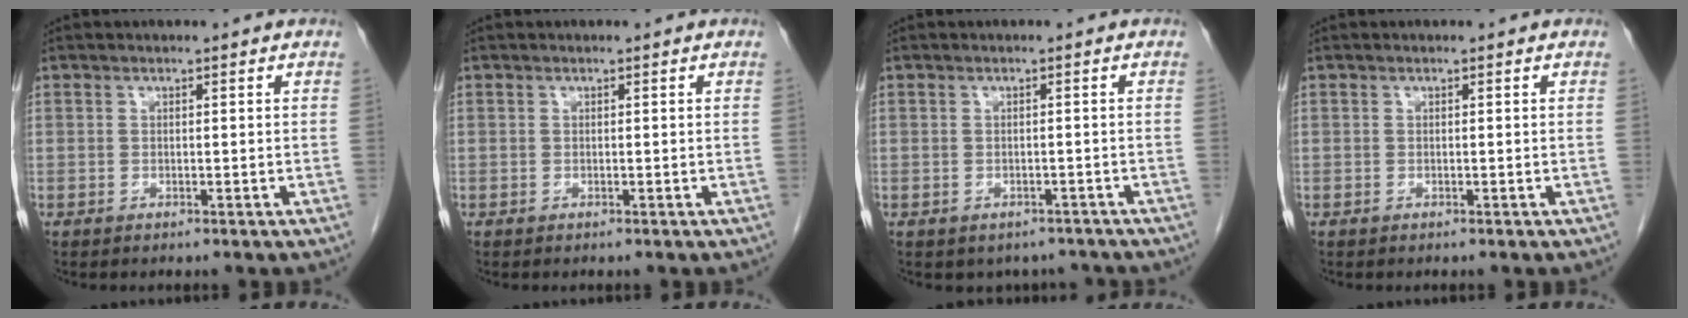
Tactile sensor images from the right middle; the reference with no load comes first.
{"total": 0.0}
{"total": 3.8, "force": [-3.2, 2.1, 0.2], "torque": [0.006, 0.012, -0.038]}
{"total": 0.0}